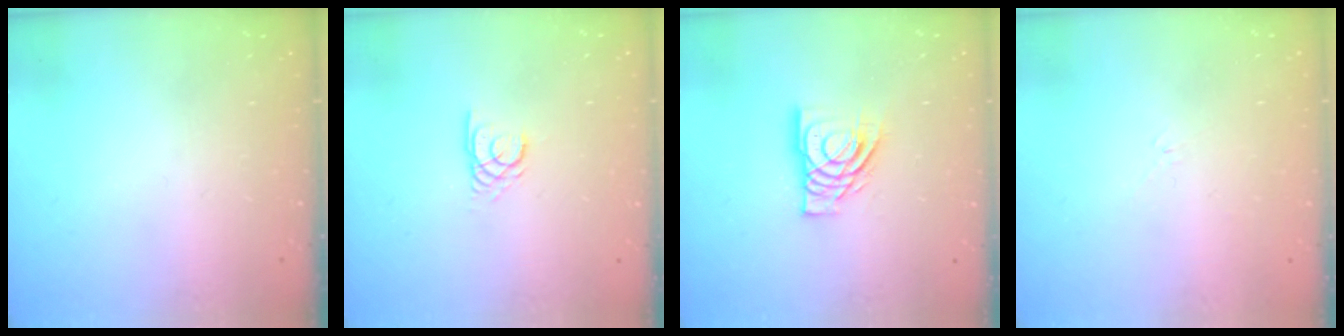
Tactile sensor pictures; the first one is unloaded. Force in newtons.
{"total": 2.4, "press": 2.4, "slide": 0.2}
{"total": 12.6, "press": 12.6, "slide": 1.6}
{"total": 2.6, "press": 2.5, "slide": 0.6}